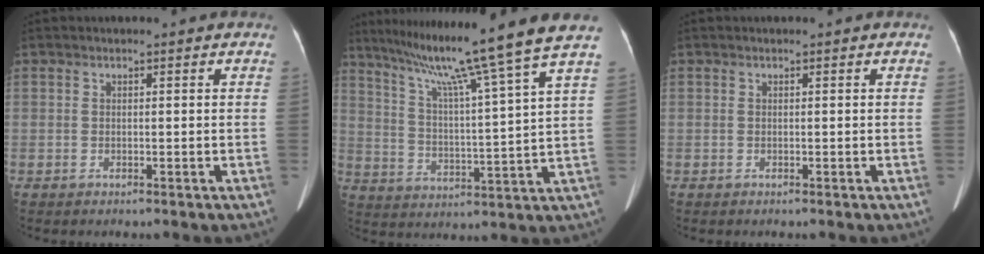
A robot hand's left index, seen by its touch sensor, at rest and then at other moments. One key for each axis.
{"total": 17.2, "fx": 13.5, "fy": -3.1, "fz": 10.1, "tx": -0.164, "ty": -0.019, "tz": 0.202}
{"total": 0.0}